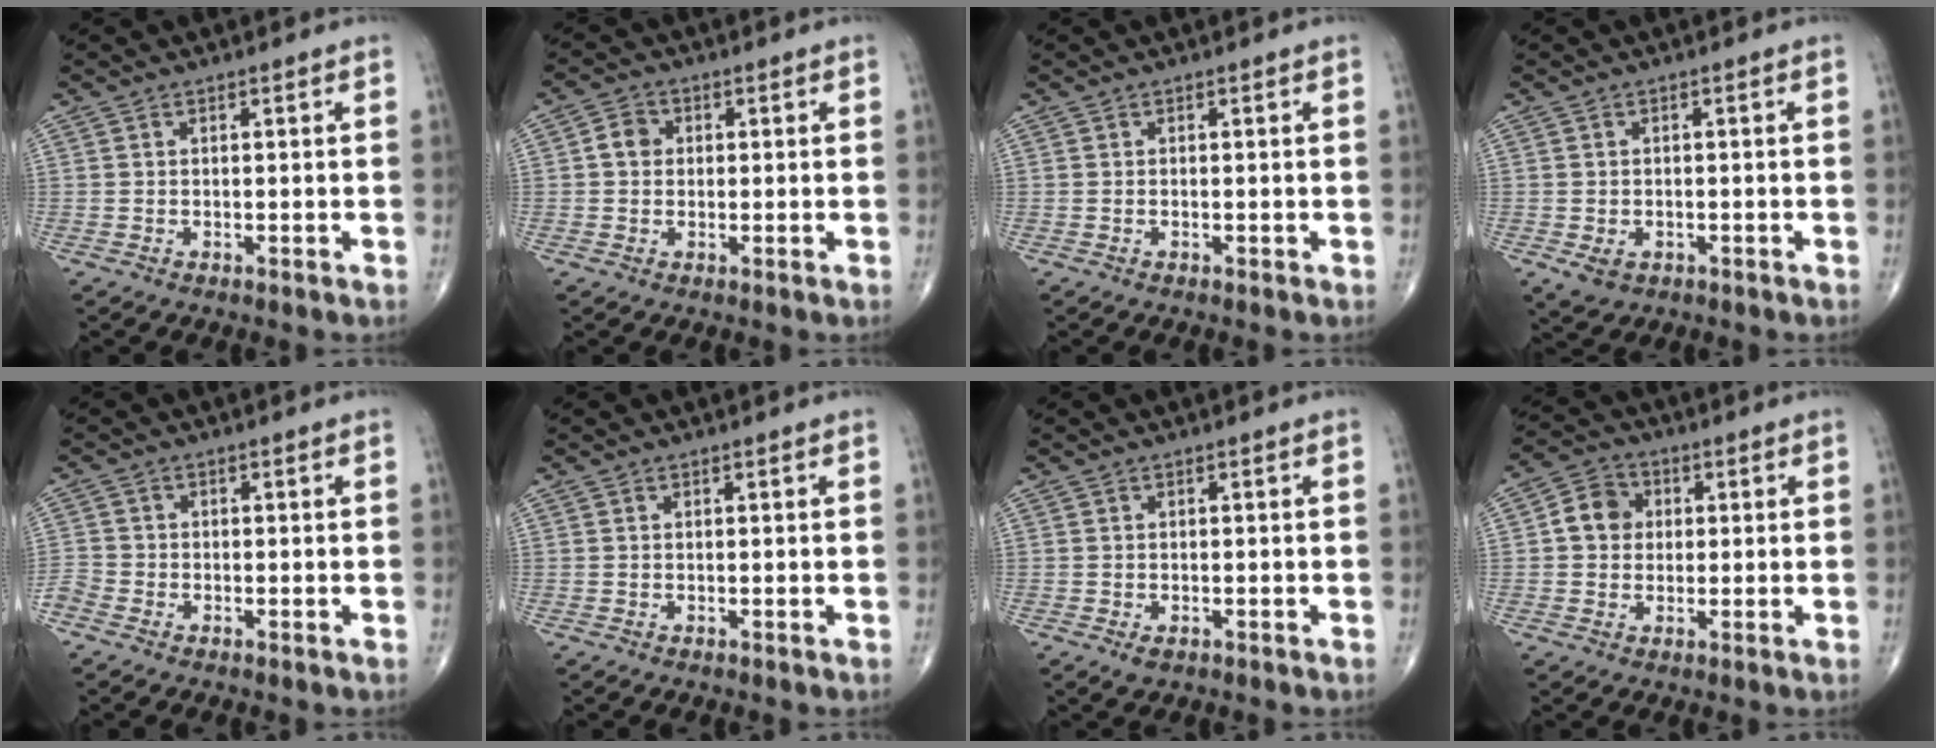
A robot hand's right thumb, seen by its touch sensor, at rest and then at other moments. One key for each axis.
{"total": 3.3, "fx": 0.3, "fy": 2.9, "fz": 1.6, "tx": -0.016, "ty": 0.008, "tz": -0.002}
{"total": 0.0}
{"total": 3.0, "fx": -1.1, "fy": 2.3, "fz": 1.7, "tx": -0.025, "ty": -0.002, "tz": -0.009}
{"total": 2.7, "fx": -2.0, "fy": 1.6, "fz": 0.8, "tx": -0.019, "ty": 0.004, "tz": -0.046}
{"total": 0.0}
{"total": 1.5, "fx": -0.8, "fy": 0.9, "fz": 1.0, "tx": -0.012, "ty": 0.000, "tz": -0.008}
{"total": 6.5, "fx": 0.7, "fy": 5.7, "fz": 3.1, "tx": -0.037, "ty": 0.011, "tz": 0.002}